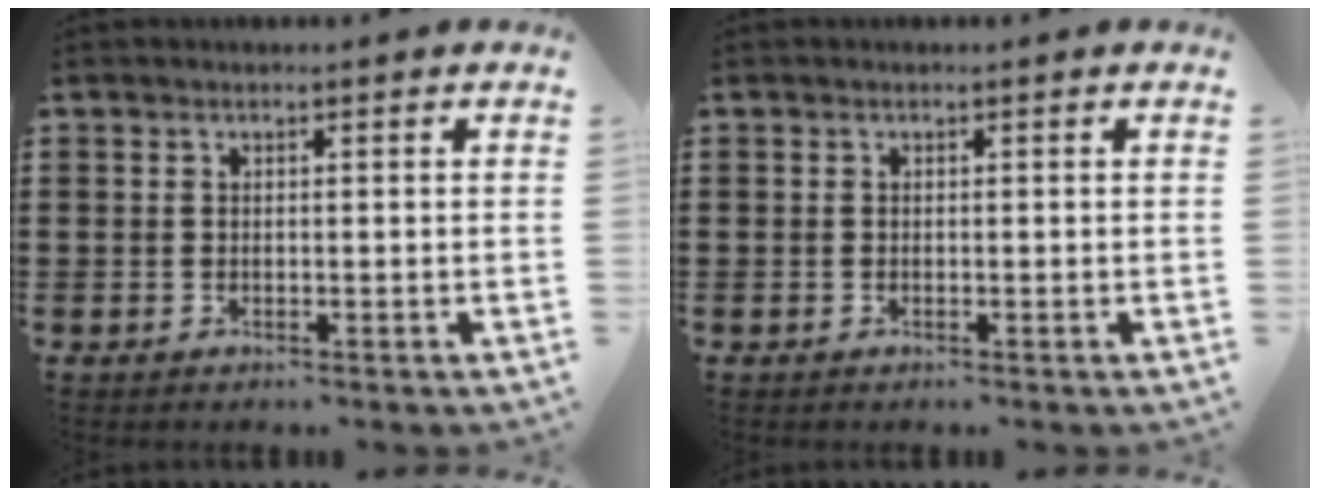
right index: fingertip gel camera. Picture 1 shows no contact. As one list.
[{"total": 0.0}]